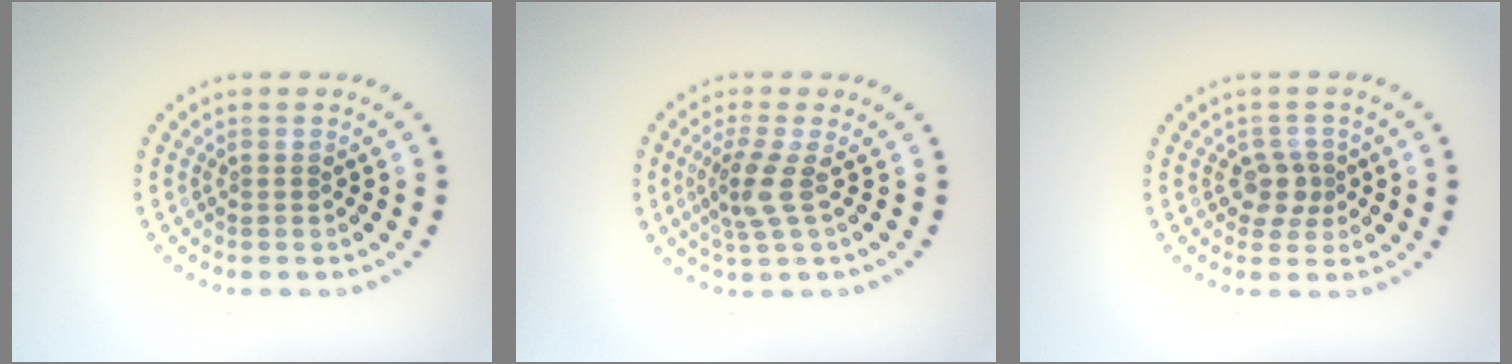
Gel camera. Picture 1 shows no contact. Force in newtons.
{"total": 2.7, "press": 2.1, "slide": 1.7}
{"total": 2.0, "press": 1.6, "slide": 1.1}